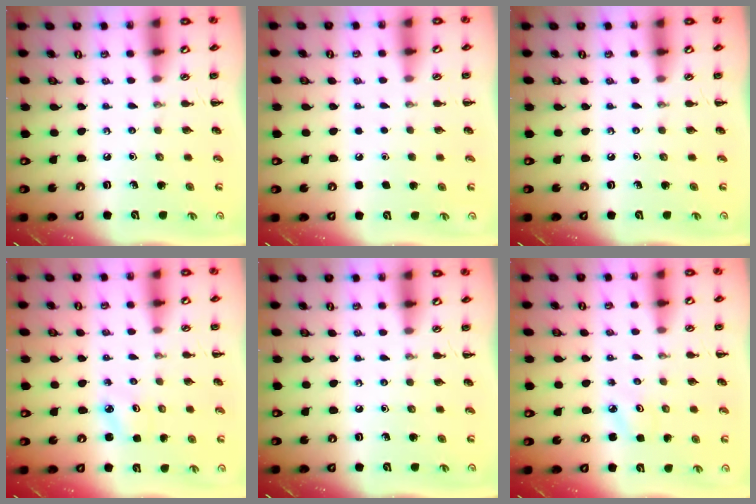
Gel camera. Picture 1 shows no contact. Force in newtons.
{"total": 1.7, "press": 1.7, "slide": 0.1}
{"total": 0.0}
{"total": 2.3, "press": 2.2, "slide": 0.6}
{"total": 0.0}
{"total": 2.3, "press": 2.2, "slide": 0.5}